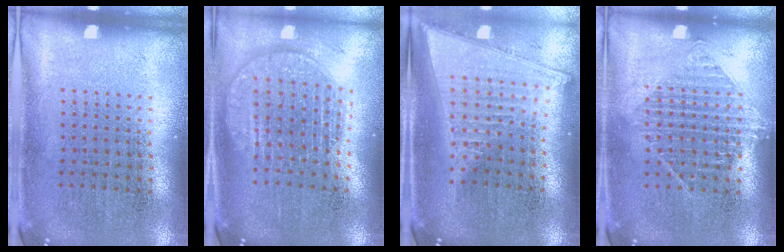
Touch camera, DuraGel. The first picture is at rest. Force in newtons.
{"total": 1.8, "press": 1.6, "slide": 0.9}
{"total": 2.0, "press": 1.7, "slide": 1.0}
{"total": 1.0, "press": 1.0, "slide": 0.4}